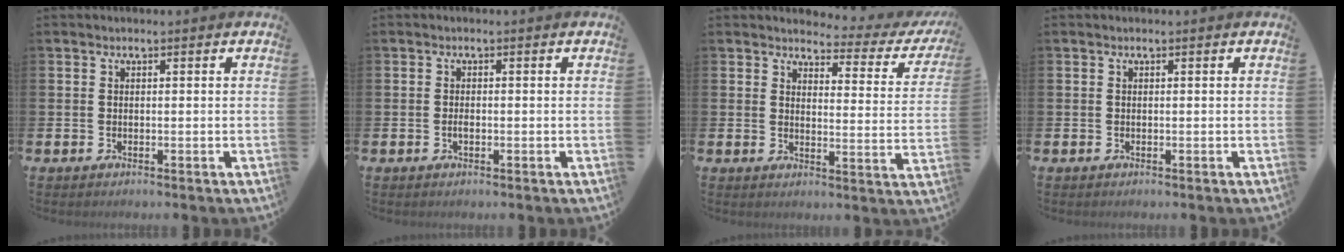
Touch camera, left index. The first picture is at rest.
{"total": 1.0, "force": [-0.3, 0.4, 0.8], "torque": [-0.022, 0.002, -0.005]}
{"total": 2.8, "force": [2.4, 1.2, 0.7], "torque": [-0.017, -0.030, 0.030]}
{"total": 0.0}